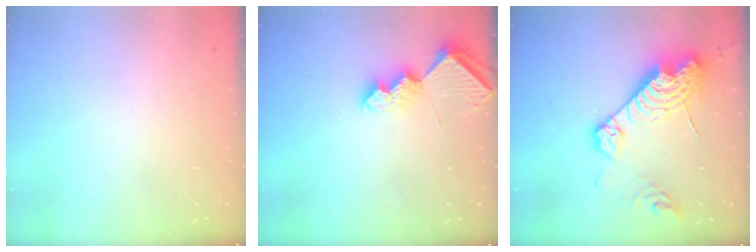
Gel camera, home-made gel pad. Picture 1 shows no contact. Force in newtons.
{"total": 7.0, "press": 7.0, "slide": 0.4}
{"total": 18.8, "press": 18.7, "slide": 1.7}